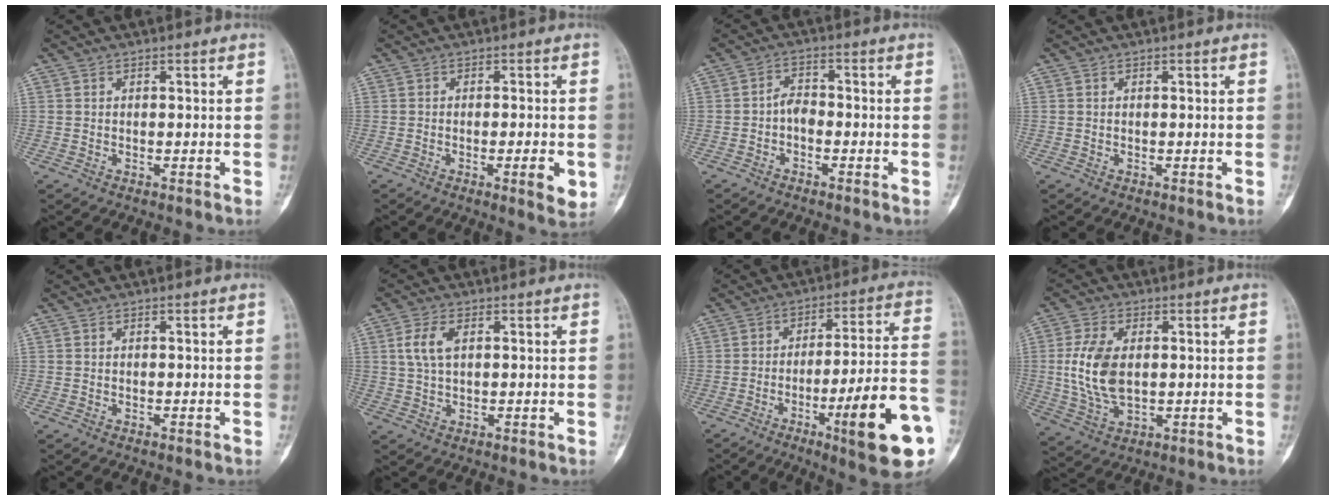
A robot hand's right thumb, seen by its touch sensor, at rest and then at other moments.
{"total": 4.9, "force": [-1.3, 1.1, 4.6], "torque": [-0.063, -0.007, -0.017]}
{"total": 3.3, "force": [-1.3, 2.2, 2.1], "torque": [-0.027, 0.021, -0.034]}
{"total": 0.0}
{"total": 0.0}
{"total": 4.9, "force": [1.4, 2.5, 4.0], "torque": [-0.091, 0.003, 0.026]}
{"total": 20.2, "force": [-7.5, 2.8, 18.5], "torque": [-0.238, 0.021, -0.106]}
{"total": 10.4, "force": [0.7, 6.0, 8.4], "torque": [-0.176, -0.006, 0.021]}